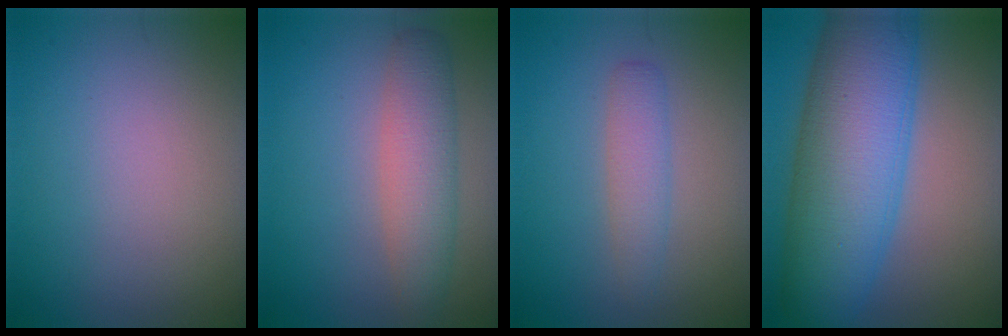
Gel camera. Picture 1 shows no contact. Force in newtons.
{"total": 4.2, "press": 4.2, "slide": 0.1}
{"total": 2.4, "press": 2.4, "slide": 0.1}
{"total": 12.7, "press": 12.7, "slide": 0.2}